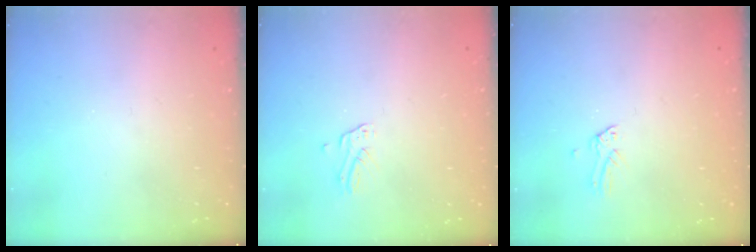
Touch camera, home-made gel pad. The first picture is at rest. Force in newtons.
{"total": 2.0, "press": 2.0, "slide": 0.1}
{"total": 0.0}